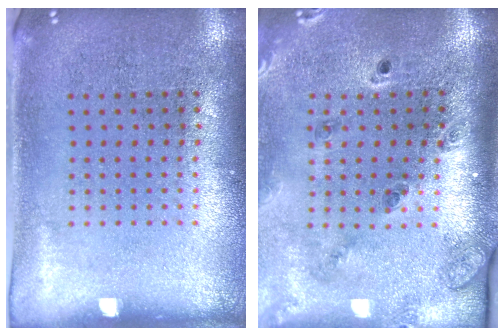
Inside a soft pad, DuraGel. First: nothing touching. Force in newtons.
{"total": 1.7, "press": 1.6, "slide": 0.5}